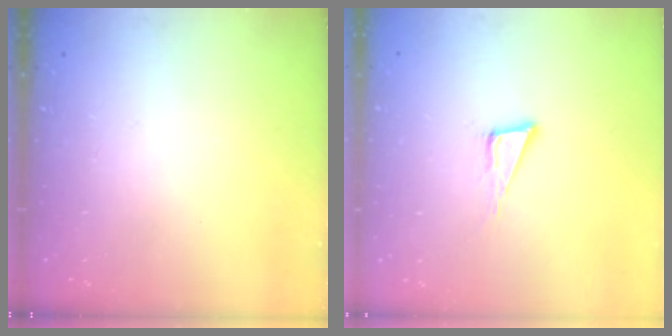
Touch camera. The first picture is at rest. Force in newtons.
{"total": 5.5, "press": 4.7, "slide": 2.8}